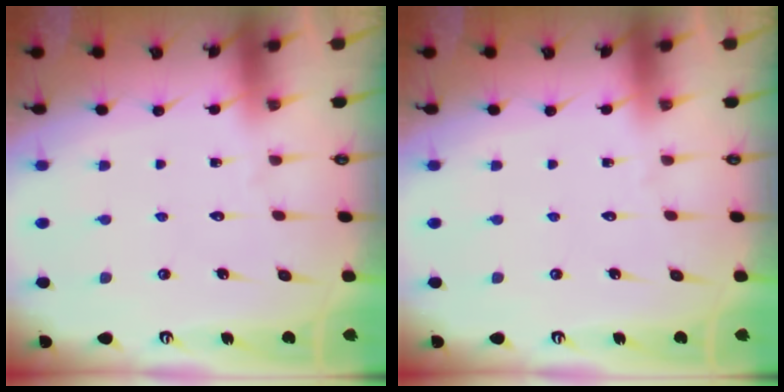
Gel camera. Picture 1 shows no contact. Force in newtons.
{"total": 0.0}